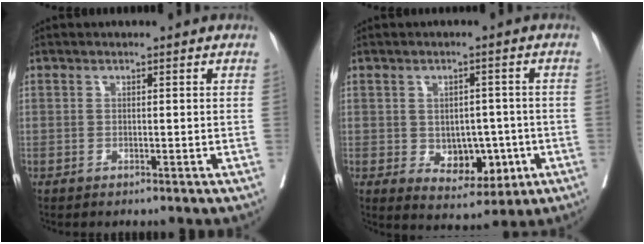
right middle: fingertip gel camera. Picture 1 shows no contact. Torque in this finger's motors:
{"motor_torque": [0.61, -0.23, 0.13, 0.03]}